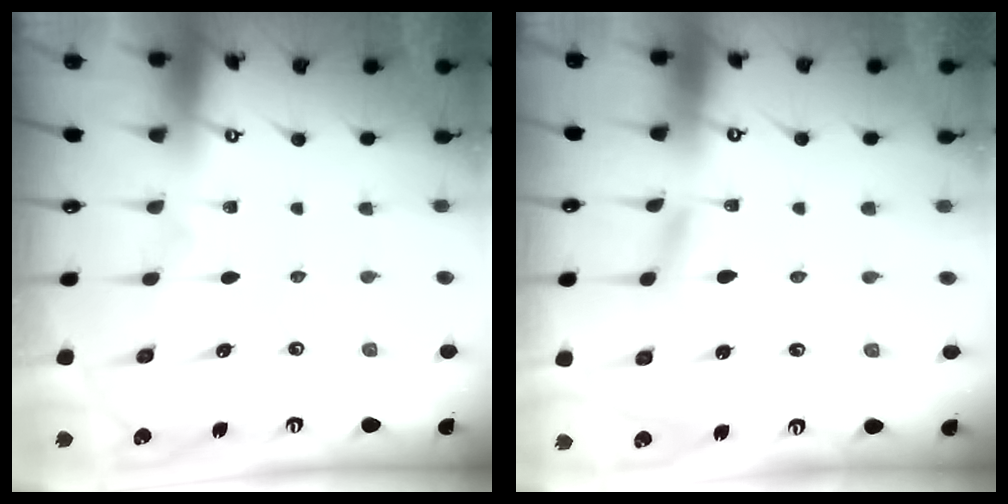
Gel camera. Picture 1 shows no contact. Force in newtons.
{"total": 3.1, "press": 3.0, "slide": 0.3}